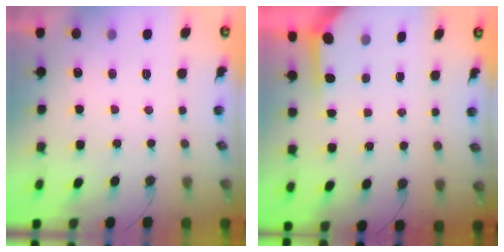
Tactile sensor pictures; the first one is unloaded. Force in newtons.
{"total": 3.6, "press": 3.6, "slide": 0.3}